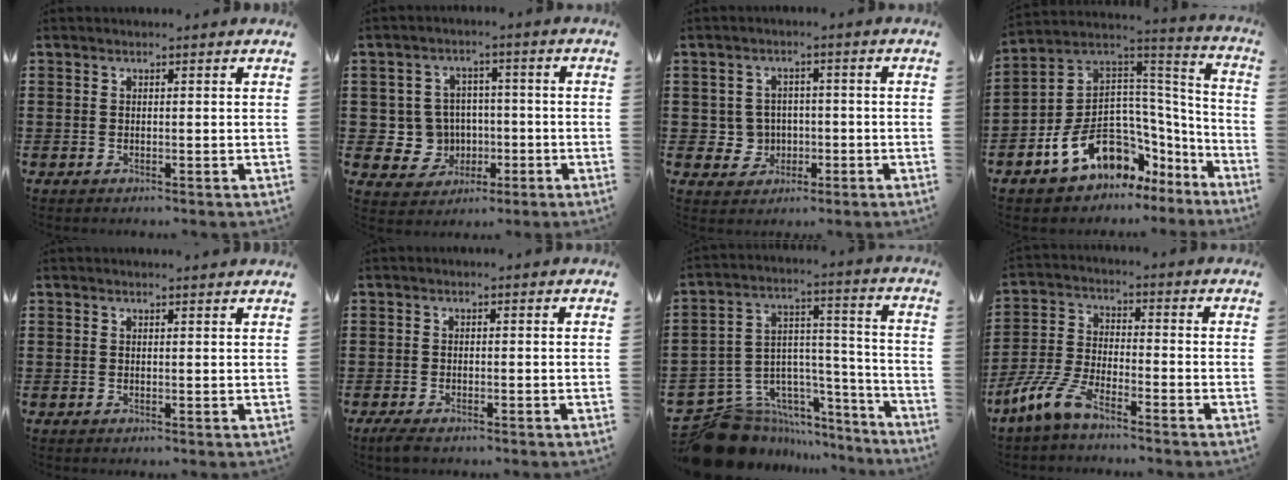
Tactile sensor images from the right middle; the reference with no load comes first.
{"total": 6.1, "force": [-0.7, 5.9, 1.2], "torque": [-0.037, 0.010, -0.009]}
{"total": 4.1, "force": [-0.6, 4.0, 0.7], "torque": [-0.030, 0.007, -0.014]}
{"total": 11.1, "force": [-5.5, 8.1, 5.4], "torque": [-0.130, 0.006, -0.095]}
{"total": 0.8, "force": [0.8, -0.1, 0.1], "torque": [-0.004, -0.005, 0.016]}
{"total": 1.3, "force": [-1.0, 0.4, 0.7], "torque": [-0.029, -0.007, -0.024]}
{"total": 11.7, "force": [-9.8, 6.1, 1.9], "torque": [-0.057, 0.023, -0.181]}
{"total": 7.5, "force": [-5.9, 1.8, 4.3], "torque": [-0.107, -0.007, -0.117]}